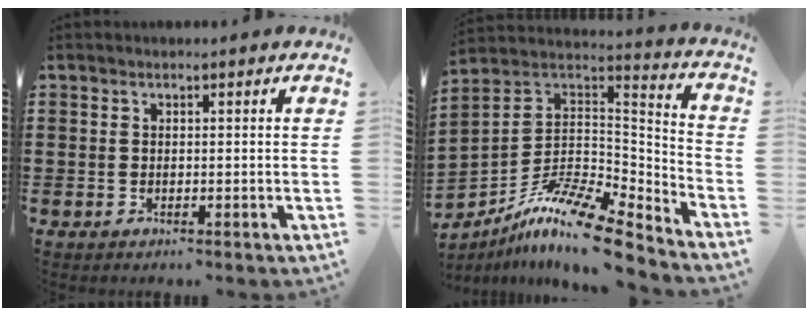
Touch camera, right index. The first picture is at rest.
{"total": 12.8, "force": [-9.5, 2.4, 8.2], "torque": [-0.157, 0.013, -0.184]}